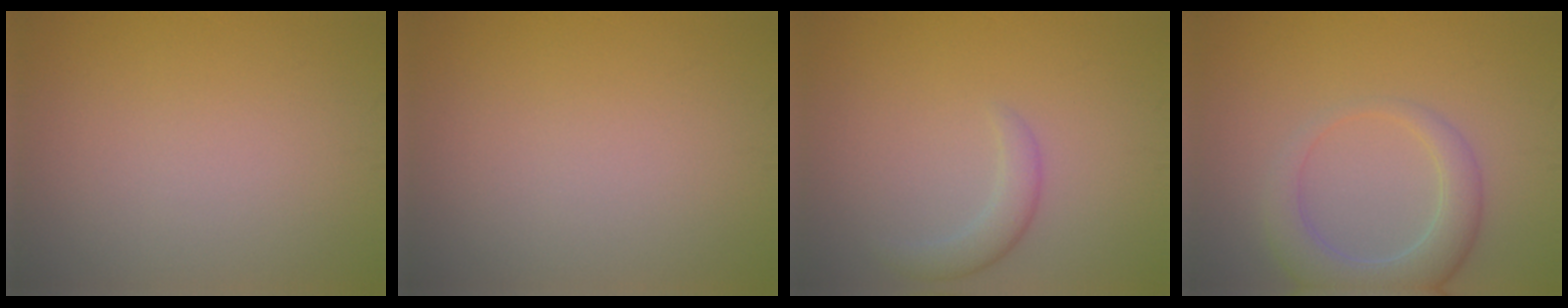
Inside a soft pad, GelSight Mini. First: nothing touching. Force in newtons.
{"total": 0.0}
{"total": 2.2, "press": 2.2, "slide": 0.2}
{"total": 4.9, "press": 4.9, "slide": 0.6}